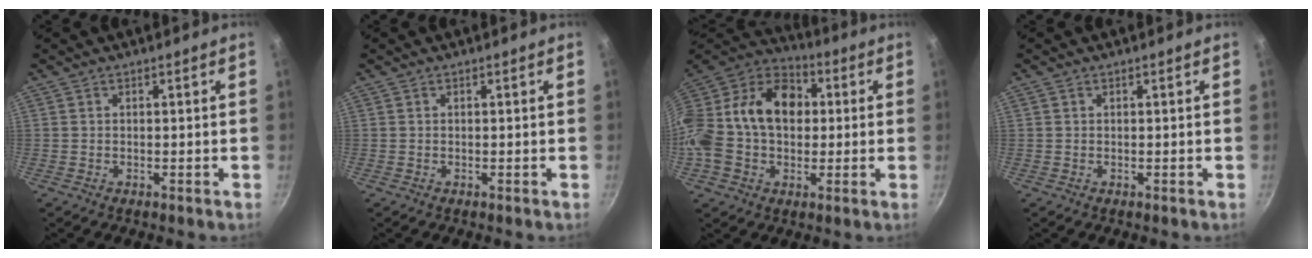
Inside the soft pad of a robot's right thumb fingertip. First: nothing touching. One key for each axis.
{"total": 0.0}
{"total": 23.1, "fx": 1.3, "fy": 17.0, "fz": 15.6, "tx": -0.279, "ty": 0.055, "tz": 0.005}
{"total": 0.0}